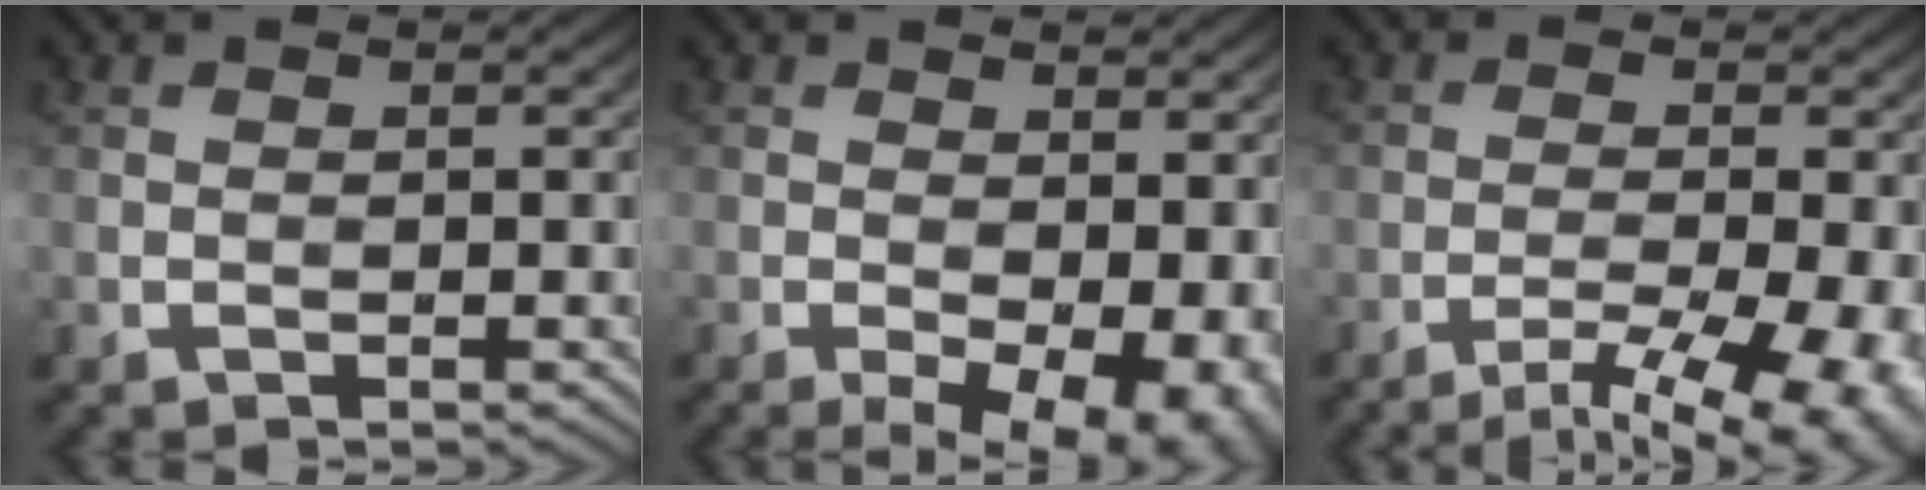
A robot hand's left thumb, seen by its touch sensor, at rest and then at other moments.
{"total": 9.9, "force": [-2.5, 5.1, 8.1], "torque": [-0.114, -0.017, -0.025]}
{"total": 11.1, "force": [-7.0, 3.3, 8.0], "torque": [-0.117, -0.016, -0.080]}